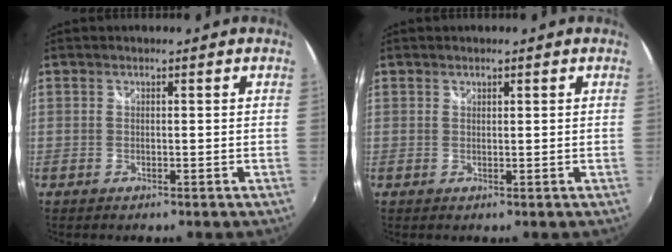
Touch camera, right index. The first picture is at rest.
{"total": 0.6, "force": [0.5, 0.3, 0.2], "torque": [-0.003, 0.001, 0.008]}